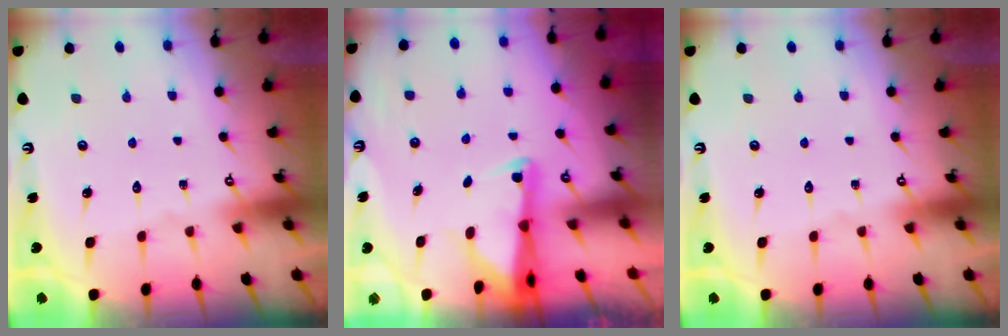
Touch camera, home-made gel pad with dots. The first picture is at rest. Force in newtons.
{"total": 2.6, "press": 2.5, "slide": 0.5}
{"total": 0.0}